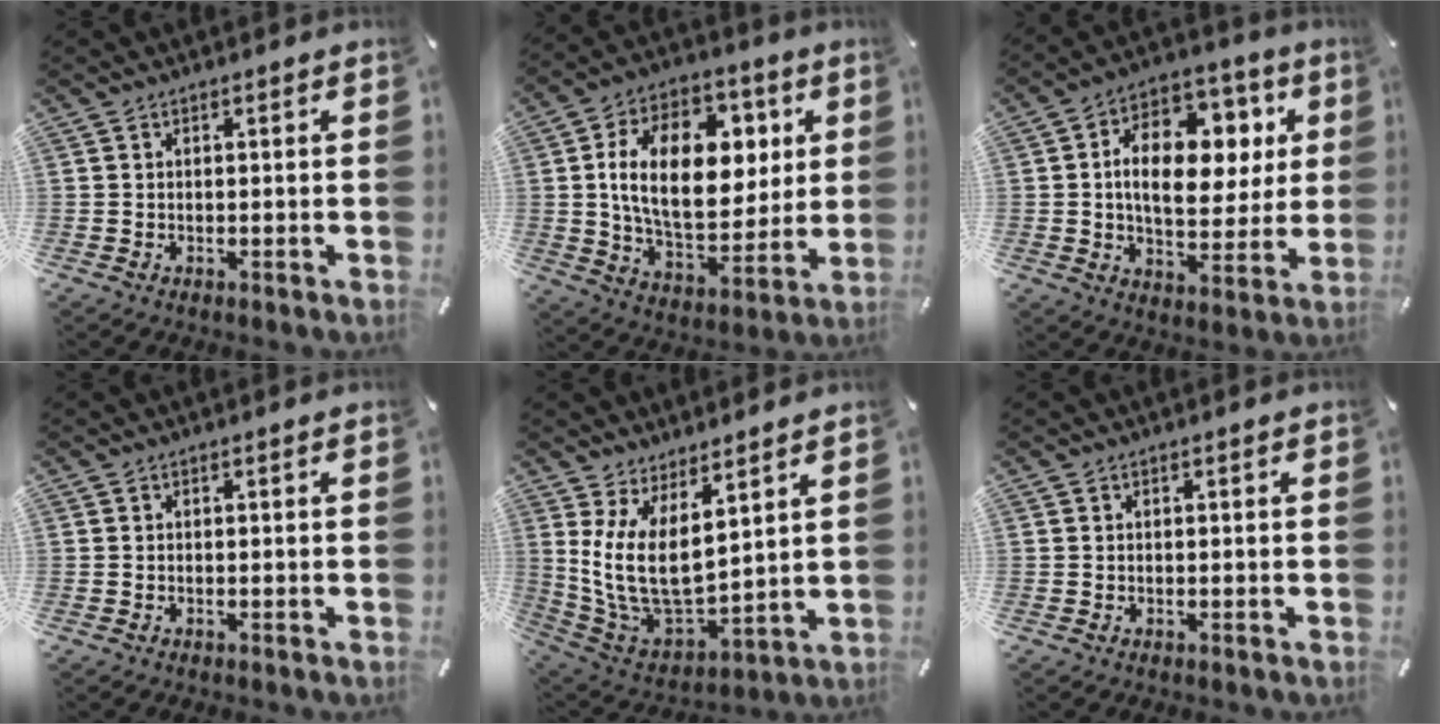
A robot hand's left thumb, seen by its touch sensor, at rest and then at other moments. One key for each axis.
{"total": 21.1, "fx": 4.2, "fy": 13.4, "fz": 15.9, "tx": -0.271, "ty": 0.004, "tz": 0.071}
{"total": 16.5, "fx": 3.3, "fy": 10.8, "fz": 12.1, "tx": -0.191, "ty": -0.005, "tz": 0.061}
{"total": 0.0}
{"total": 12.9, "fx": 4.6, "fy": 6.7, "fz": 10.0, "tx": -0.223, "ty": -0.046, "tz": 0.095}
{"total": 0.0}